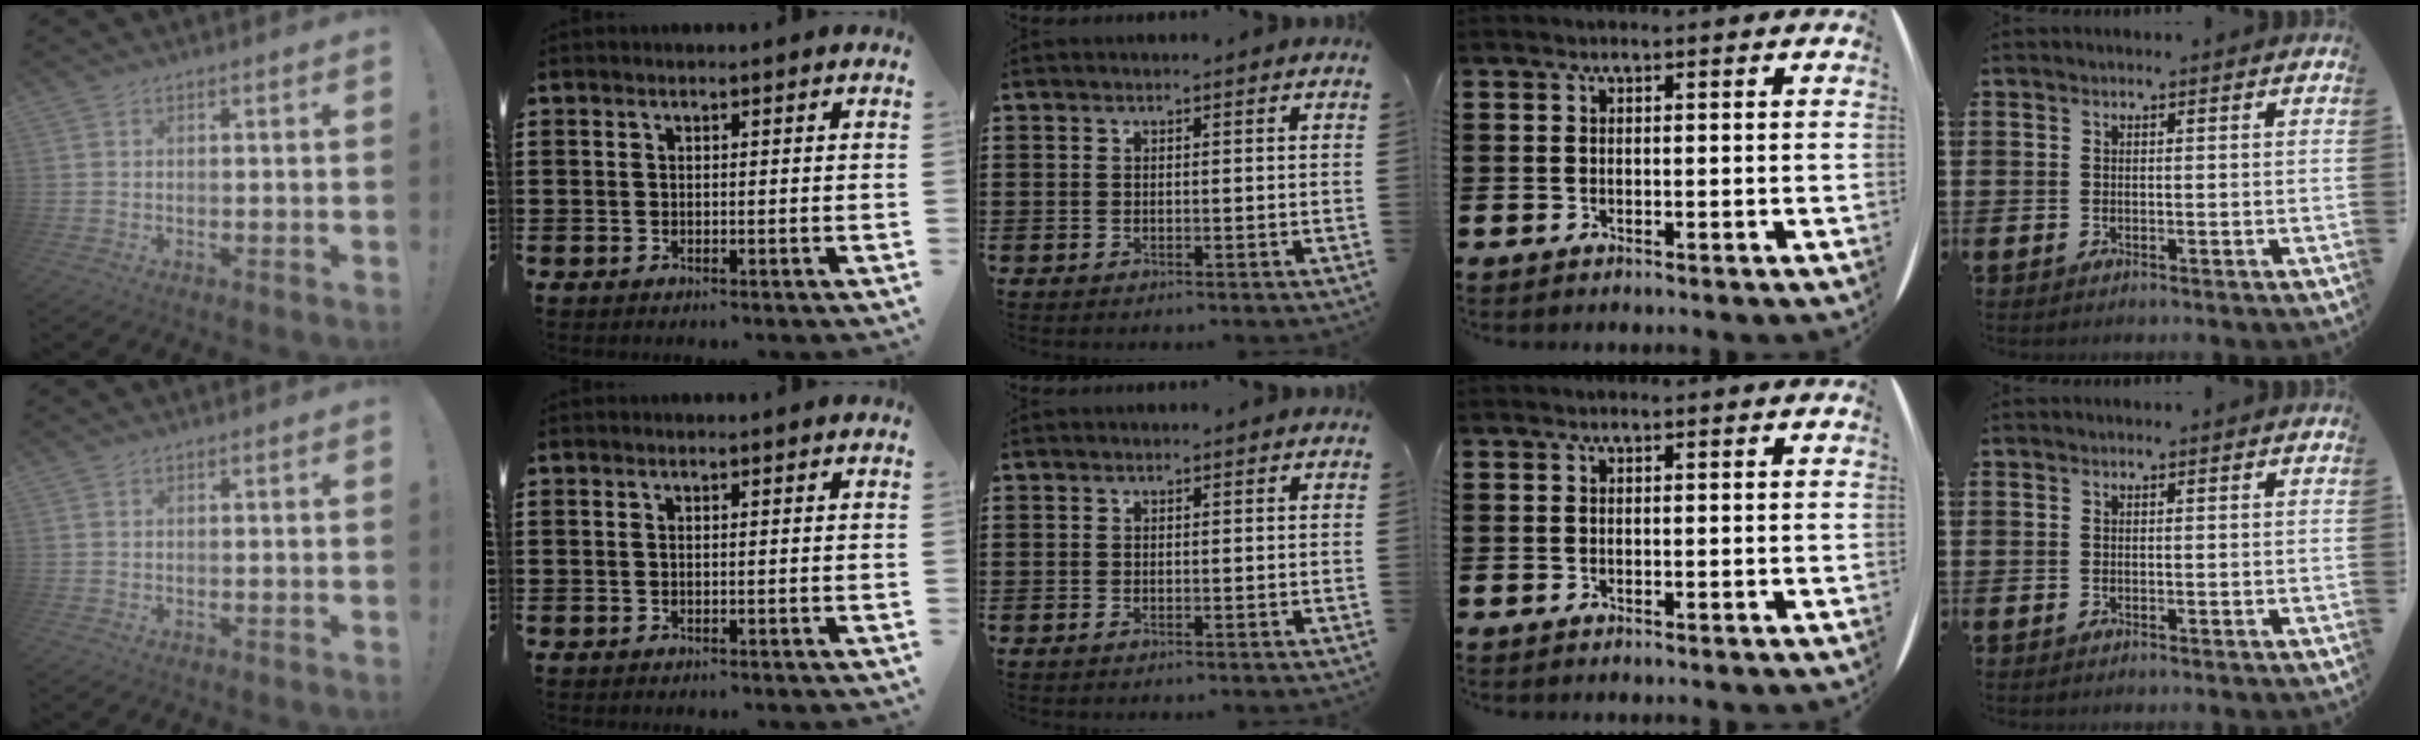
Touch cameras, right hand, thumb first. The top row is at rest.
{}